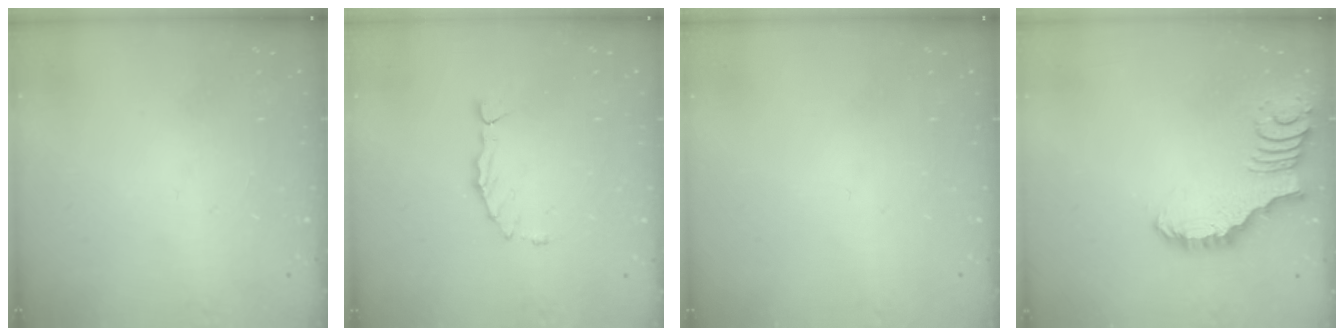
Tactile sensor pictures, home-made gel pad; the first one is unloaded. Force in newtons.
{"total": 1.6, "press": 1.6, "slide": 0.3}
{"total": 0.0}
{"total": 1.7, "press": 1.6, "slide": 0.4}